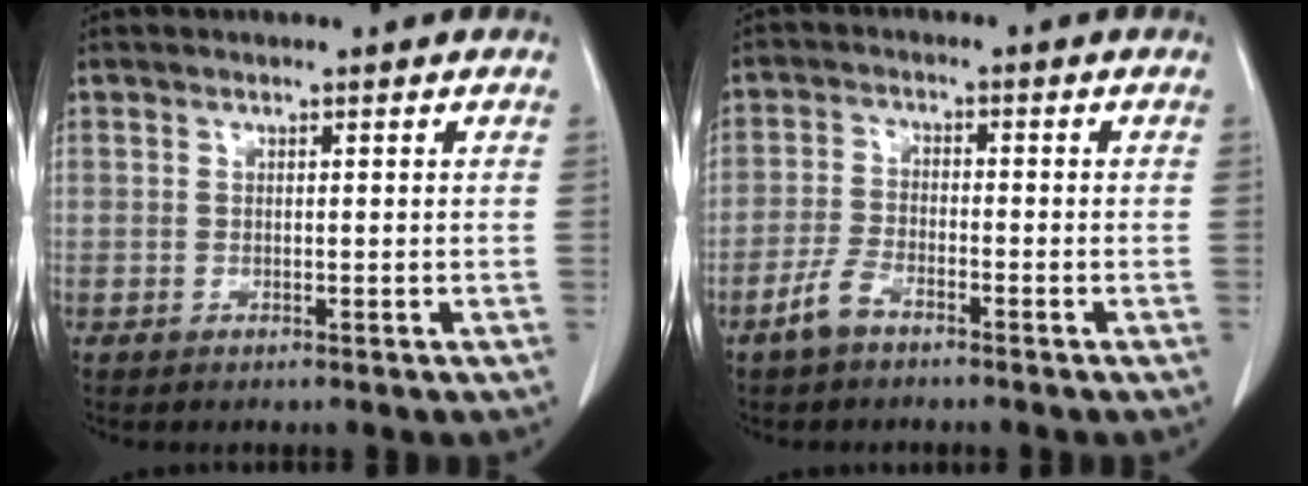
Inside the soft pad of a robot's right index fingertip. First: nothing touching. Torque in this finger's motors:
{"motor_torque": [-0.08, -0.13, -0.25, -0.09]}